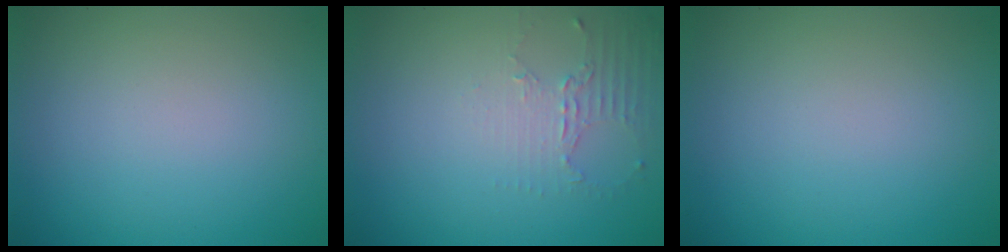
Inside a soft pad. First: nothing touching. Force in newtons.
{"total": 2.2, "press": 1.6, "slide": 1.5}
{"total": 0.0}